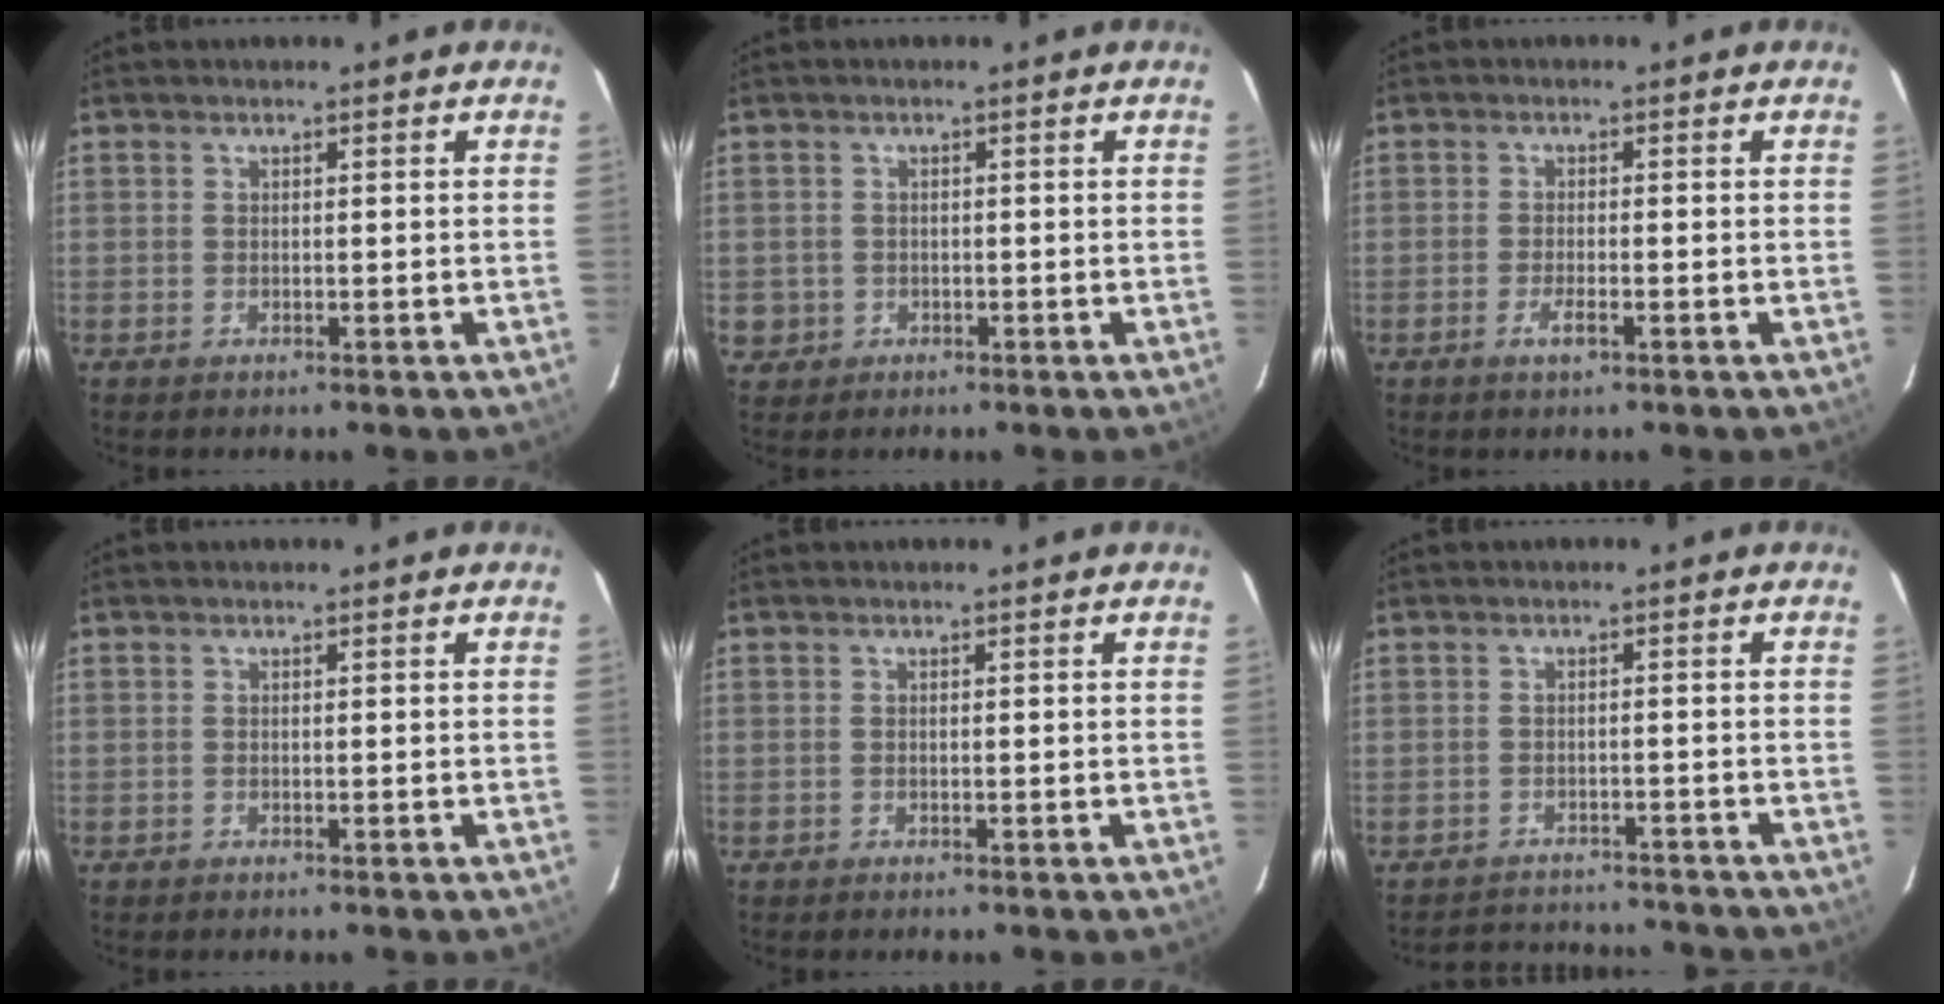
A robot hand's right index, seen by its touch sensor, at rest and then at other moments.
{"total": 3.2, "force": [-0.4, 3.2, 0.4], "torque": [-0.004, 0.010, 0.001]}
{"total": 2.4, "force": [-1.3, 0.4, 2.0], "torque": [-0.044, -0.004, -0.023]}
{"total": 0.0}
{"total": 0.0}
{"total": 8.9, "force": [-8.2, 3.1, 1.7], "torque": [-0.038, 0.024, -0.105]}